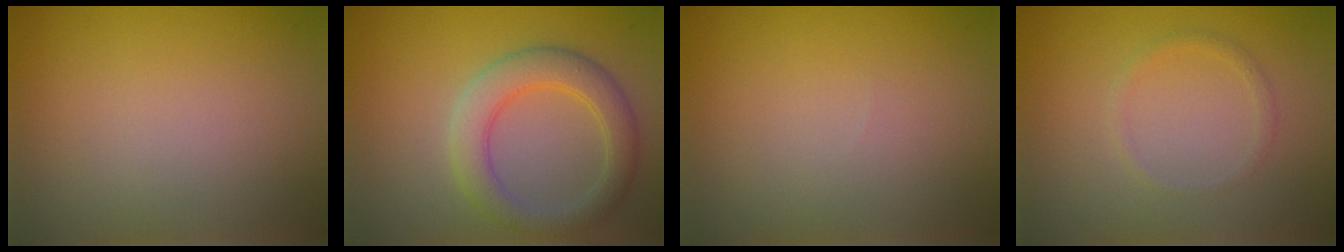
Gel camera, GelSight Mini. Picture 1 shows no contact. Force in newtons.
{"total": 4.3, "press": 4.3, "slide": 0.2}
{"total": 0.0}
{"total": 0.9, "press": 0.9, "slide": 0.1}